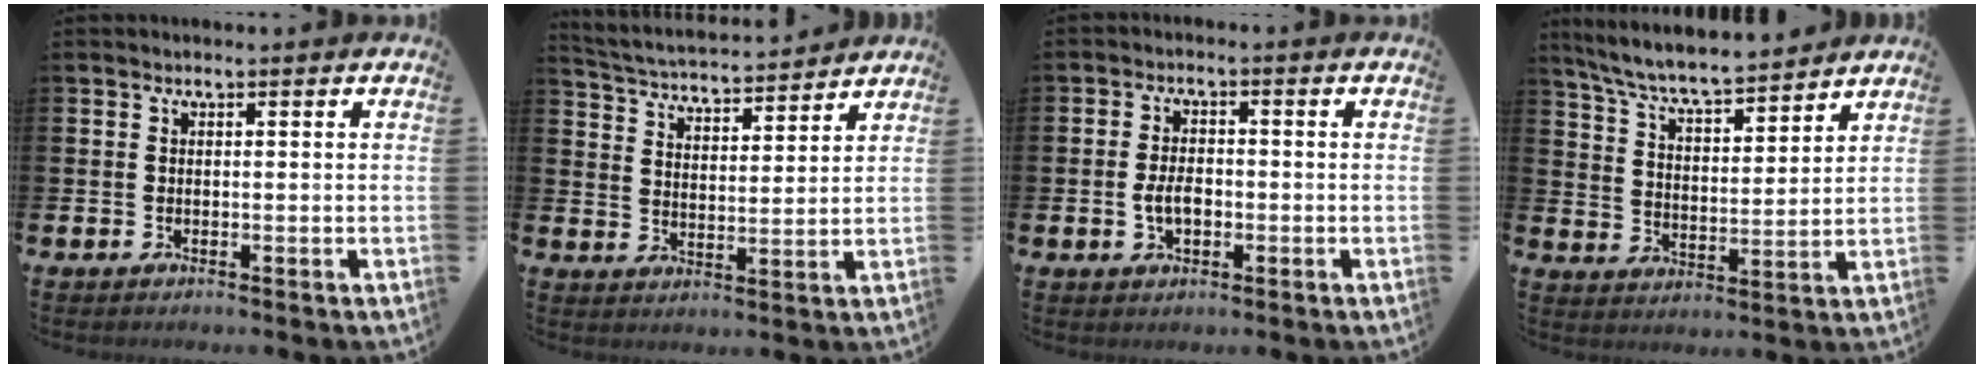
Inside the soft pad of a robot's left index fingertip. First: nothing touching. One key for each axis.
{"total": 4.4, "fx": 4.3, "fy": 0.6, "fz": 0.2, "tx": -0.027, "ty": -0.036, "tz": 0.072}
{"total": 3.5, "fx": -0.7, "fy": 2.1, "fz": 2.7, "tx": -0.036, "ty": -0.001, "tz": -0.016}
{"total": 7.2, "fx": 6.9, "fy": 0.7, "fz": 2.1, "tx": -0.072, "ty": -0.049, "tz": 0.119}